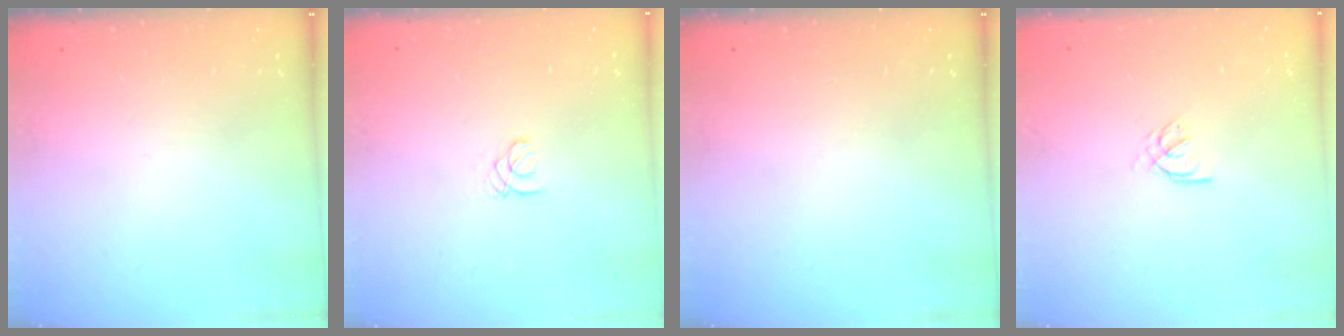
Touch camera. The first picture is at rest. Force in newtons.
{"total": 1.0, "press": 1.0, "slide": 0.1}
{"total": 0.0}
{"total": 3.6, "press": 3.6, "slide": 0.2}